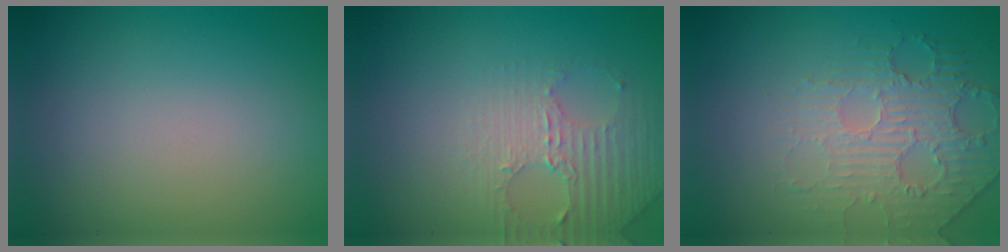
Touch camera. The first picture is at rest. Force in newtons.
{"total": 3.5, "press": 3.4, "slide": 0.8}
{"total": 2.9, "press": 2.4, "slide": 1.6}